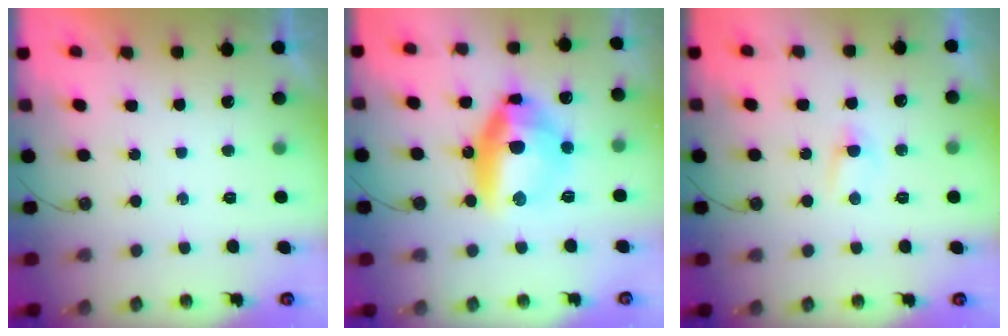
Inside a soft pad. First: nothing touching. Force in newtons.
{"total": 15.9, "press": 15.7, "slide": 2.4}
{"total": 3.0, "press": 2.9, "slide": 0.3}